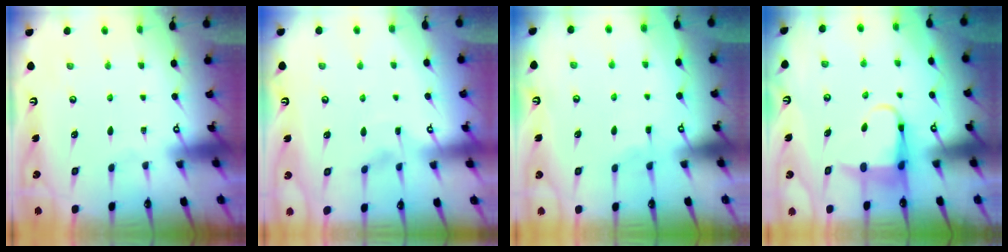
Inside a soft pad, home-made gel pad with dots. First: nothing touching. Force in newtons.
{"total": 2.4, "press": 2.4, "slide": 0.3}
{"total": 3.2, "press": 3.1, "slide": 0.4}
{"total": 5.5, "press": 5.5, "slide": 0.4}